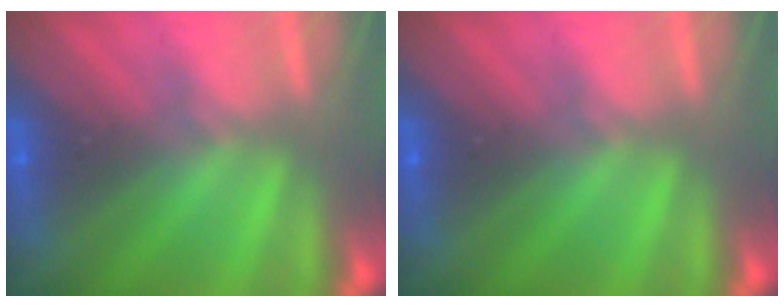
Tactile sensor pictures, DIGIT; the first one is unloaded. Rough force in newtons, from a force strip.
{"total": 0.0}